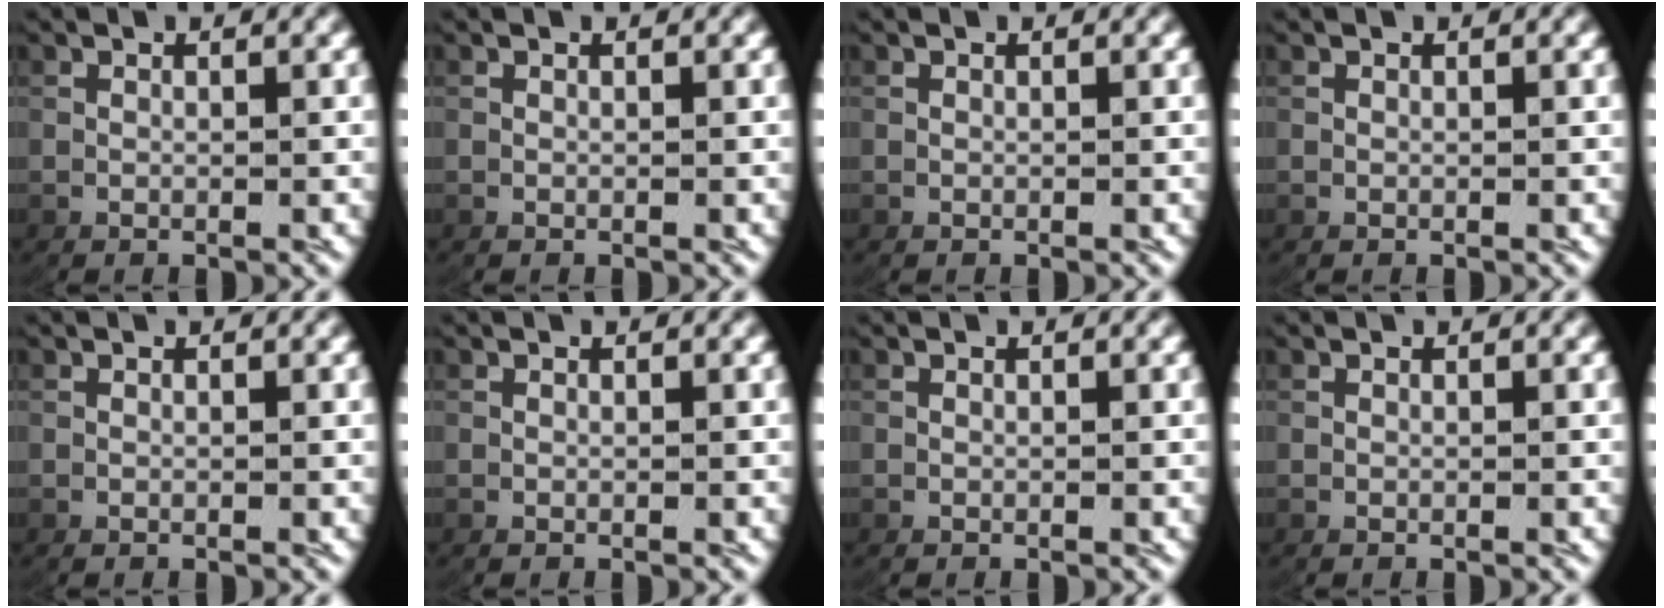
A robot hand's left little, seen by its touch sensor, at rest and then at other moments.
{"total": 0.0}
{"total": 0.0}
{"total": 0.0}
{"total": 0.0}
{"total": 0.0}
{"total": 0.0}
{"total": 0.0}